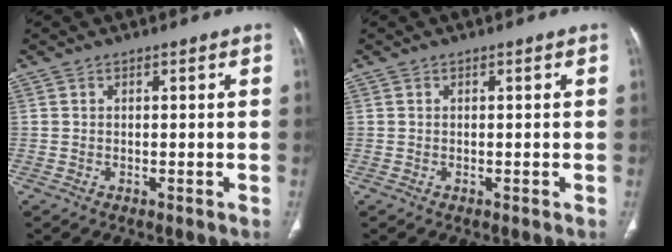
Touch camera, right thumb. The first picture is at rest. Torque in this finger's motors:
{"motor_torque": [0.06, 0.07, 0.18, -0.06, 0.04]}